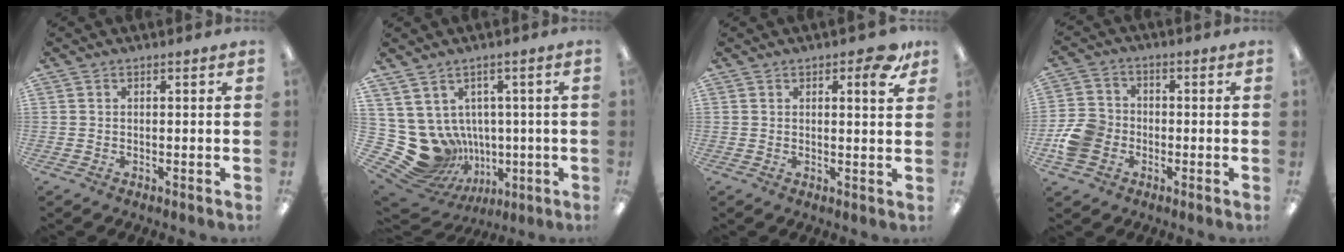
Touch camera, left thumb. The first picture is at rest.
{"total": 13.9, "force": [-2.1, 12.7, 5.4], "torque": [-0.140, -0.016, -0.011]}
{"total": 4.8, "force": [2.8, 1.7, 3.5], "torque": [-0.036, -0.010, 0.040]}
{"total": 8.6, "force": [-2.2, 7.3, 4.0], "torque": [-0.088, 0.021, -0.039]}